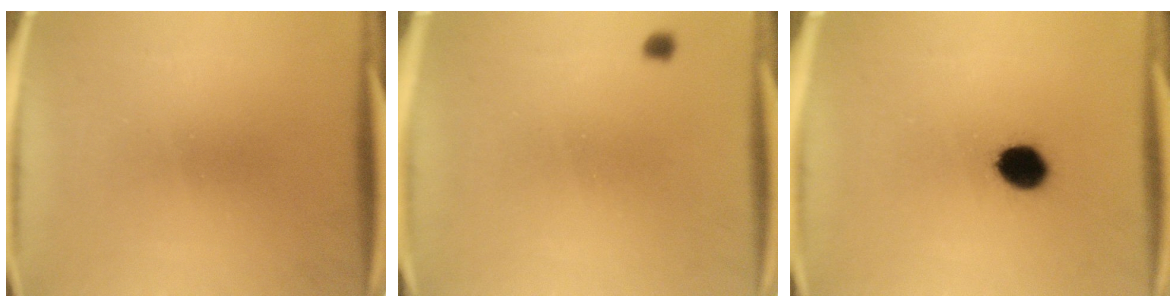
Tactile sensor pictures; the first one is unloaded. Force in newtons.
{"total": 1.0}
{"total": 8.6}